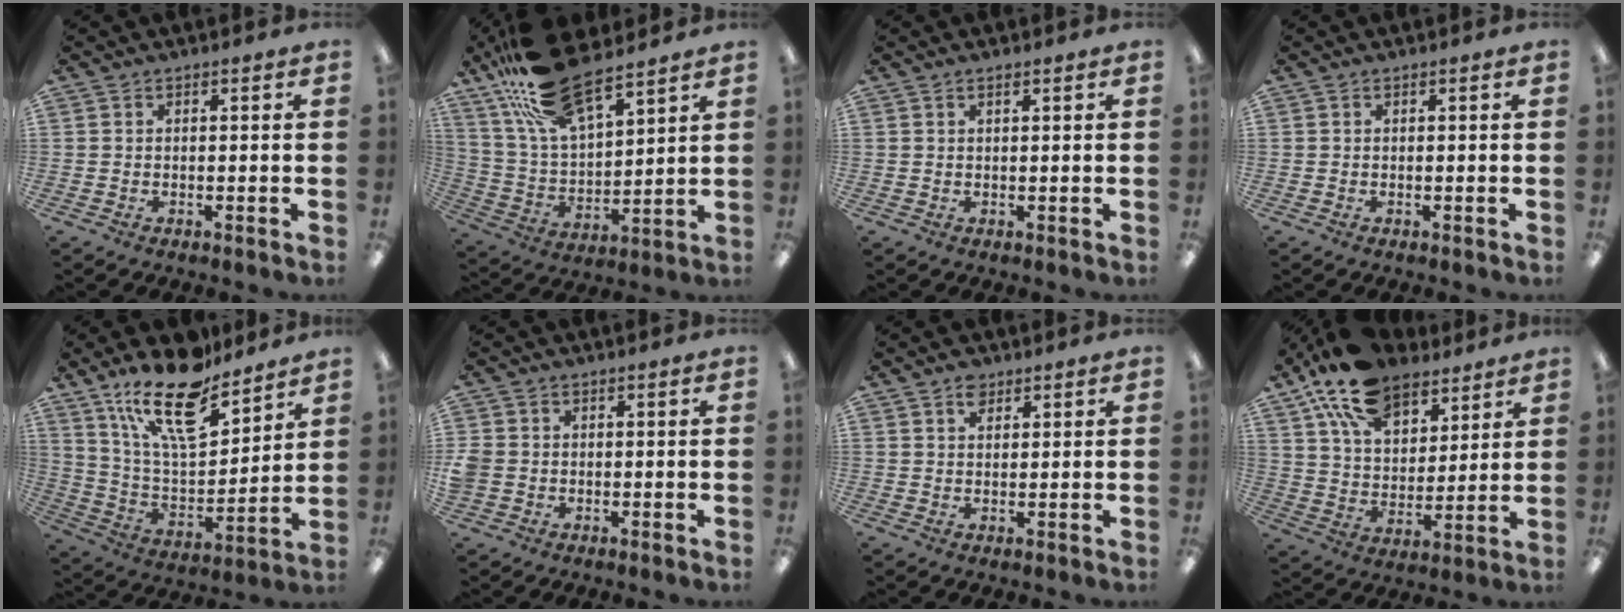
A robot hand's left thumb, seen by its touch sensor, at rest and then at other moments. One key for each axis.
{"total": 20.2, "fx": 15.6, "fy": 6.9, "fz": 10.8, "tx": -0.223, "ty": -0.076, "tz": 0.280}
{"total": 0.9, "fx": 0.7, "fy": 0.2, "fz": 0.5, "tx": -0.012, "ty": 0.001, "tz": 0.012}
{"total": 0.0}
{"total": 20.5, "fx": 14.8, "fy": 7.7, "fz": 11.8, "tx": -0.215, "ty": -0.083, "tz": 0.258}
{"total": 3.1, "fx": -0.4, "fy": 2.8, "fz": 1.3, "tx": -0.028, "ty": 0.004, "tz": -0.008}
{"total": 3.1, "fx": 2.2, "fy": 1.7, "fz": 1.4, "tx": -0.016, "ty": -0.006, "tz": 0.037}
{"total": 17.4, "fx": 12.5, "fy": 8.9, "fz": 8.3, "tx": -0.159, "ty": -0.060, "tz": 0.231}